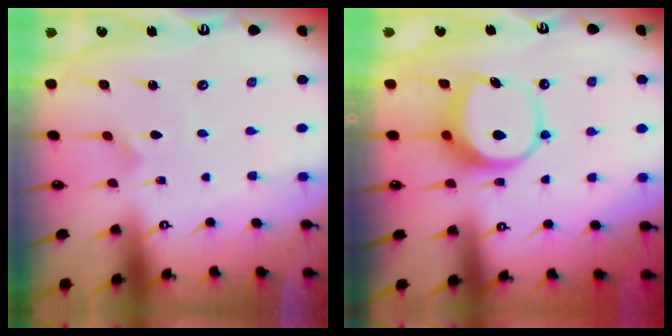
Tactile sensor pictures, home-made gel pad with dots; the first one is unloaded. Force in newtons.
{"total": 8.8, "press": 8.7, "slide": 1.6}